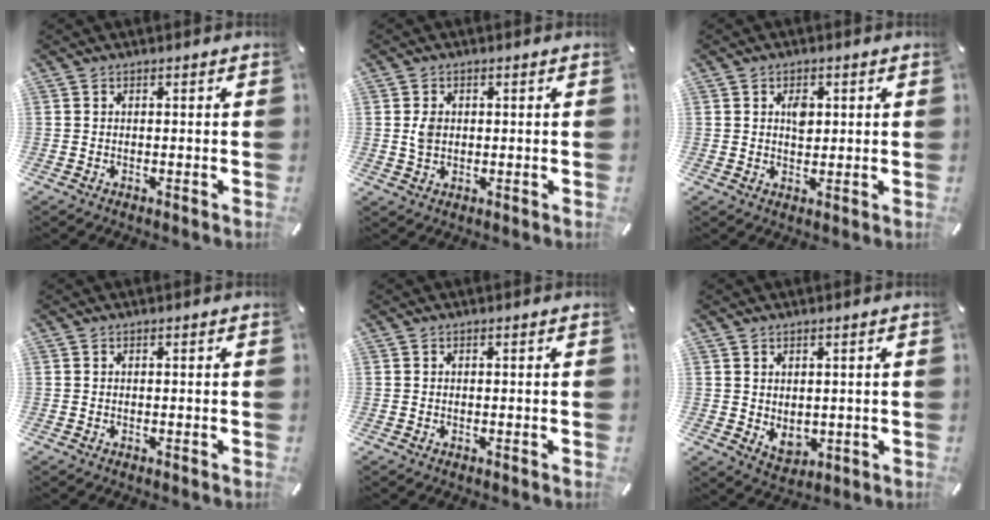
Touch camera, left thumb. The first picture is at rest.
{"total": 3.0, "force": [0.3, 2.4, 1.8], "torque": [-0.036, 0.007, 0.005]}
{"total": 3.5, "force": [0.9, 2.4, 2.4], "torque": [-0.027, -0.002, 0.009]}
{"total": 0.0}
{"total": 0.0}
{"total": 3.6, "force": [1.1, 3.1, 1.4], "torque": [-0.004, -0.009, 0.020]}